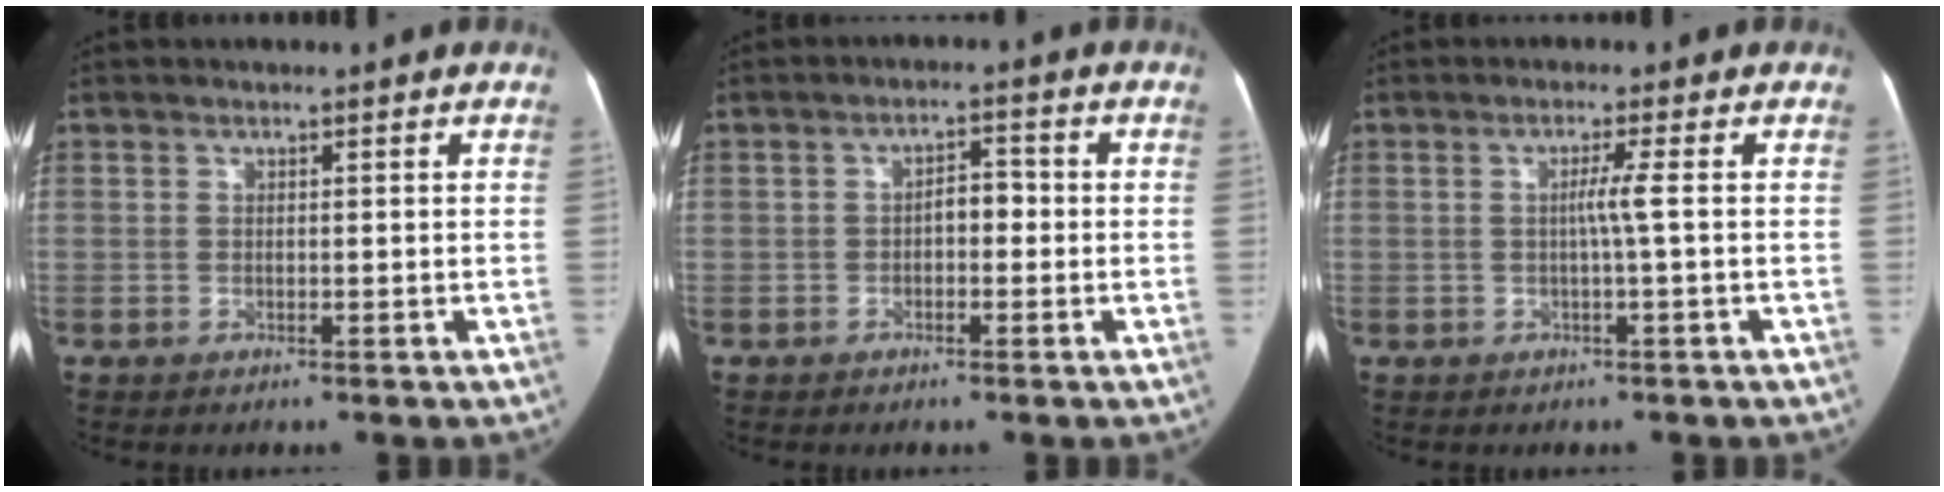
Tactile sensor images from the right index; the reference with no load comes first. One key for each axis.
{"total": 3.1, "fx": -0.5, "fy": 1.7, "fz": 2.5, "tx": -0.036, "ty": 0.021, "tz": -0.009}
{"total": 2.5, "fx": -0.2, "fy": -0.8, "fz": 2.3, "tx": -0.040, "ty": 0.001, "tz": -0.004}